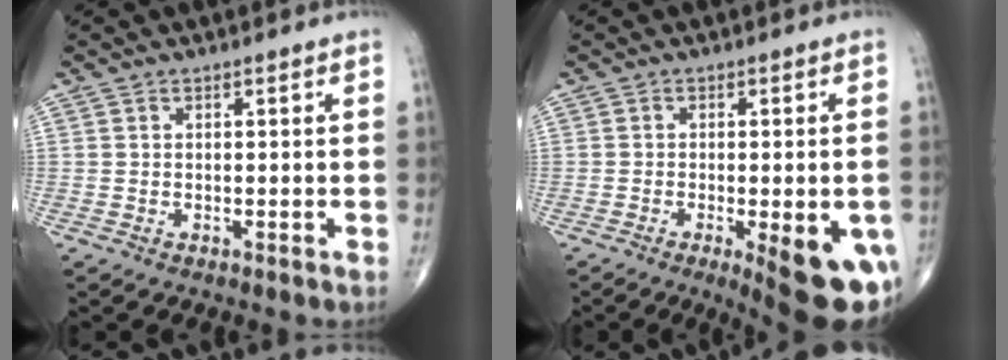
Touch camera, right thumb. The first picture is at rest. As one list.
[{"total": 13.9, "force": [-5.0, 4.4, 12.2], "torque": [-0.116, -0.005, -0.053]}]